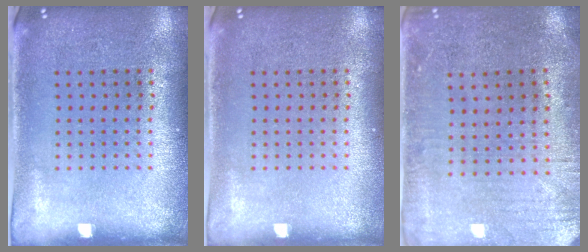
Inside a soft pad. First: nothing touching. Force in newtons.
{"total": 0.0}
{"total": 0.6, "press": 0.4, "slide": 0.4}